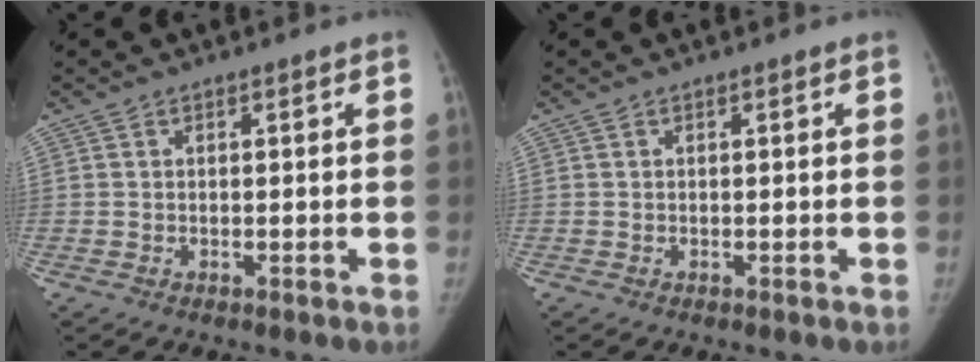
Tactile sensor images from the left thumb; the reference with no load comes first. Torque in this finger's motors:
{"motor_torque": [-0.02, 0.02, 0.08, 0.04, 0.00]}